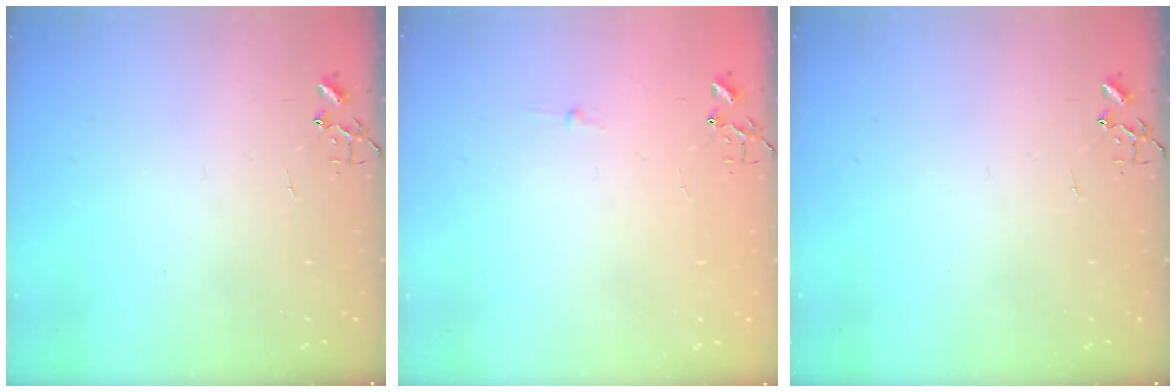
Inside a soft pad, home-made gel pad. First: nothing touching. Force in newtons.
{"total": 2.8, "press": 2.8, "slide": 0.3}
{"total": 0.0}